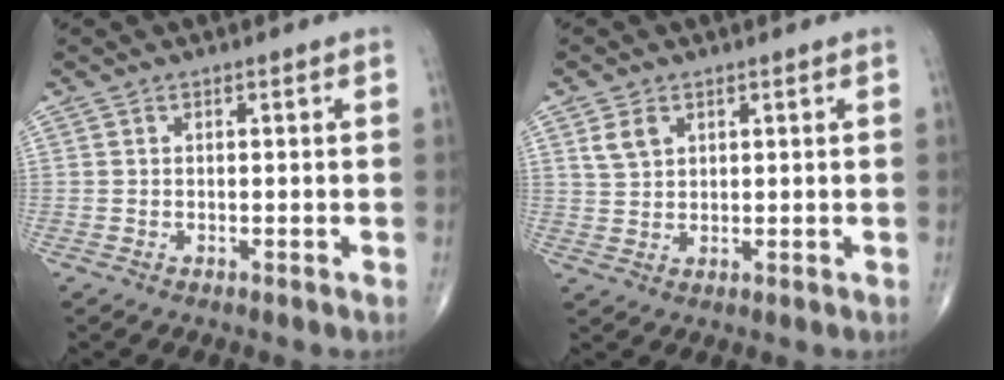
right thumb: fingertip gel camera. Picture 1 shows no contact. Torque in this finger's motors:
{"motor_torque": [-0.10, 0.11, 0.11, 0.04, 0.02]}